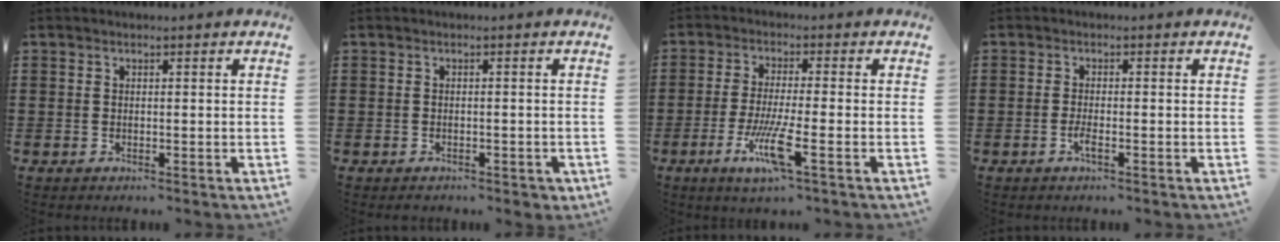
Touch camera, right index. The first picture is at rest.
{"total": 0.8, "force": [-0.6, 0.5, 0.2], "torque": [-0.008, -0.001, -0.014]}
{"total": 7.9, "force": [-3.2, 0.8, 7.1], "torque": [-0.146, -0.018, -0.061]}
{"total": 1.6, "force": [-0.9, 0.2, 1.3], "torque": [-0.039, -0.006, -0.021]}